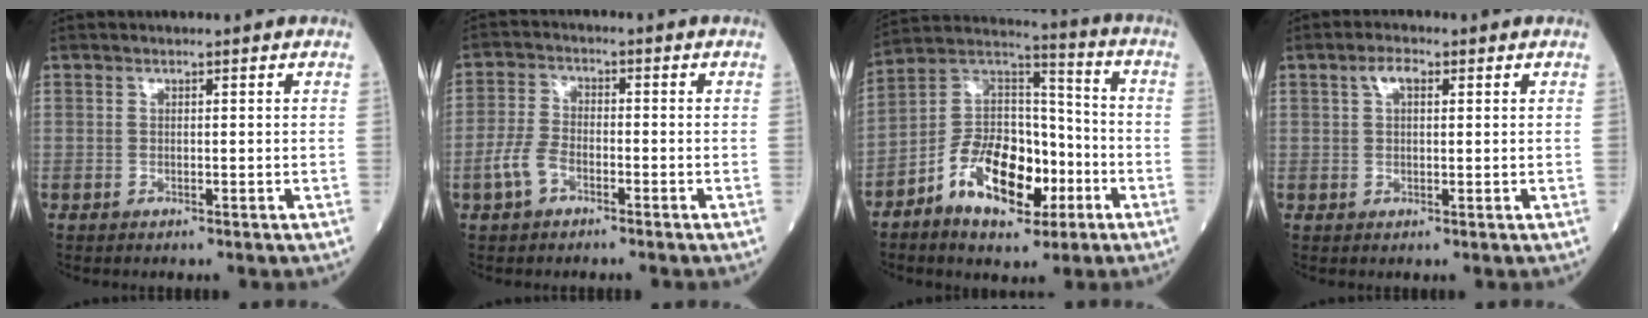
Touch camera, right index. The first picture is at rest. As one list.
[{"total": 4.7, "force": [-2.5, 2.4, 3.1], "torque": [-0.079, 0.006, -0.052]}, {"total": 15.0, "force": [-6.6, 7.6, 11.1], "torque": [-0.213, 0.022, -0.111]}, {"total": 2.7, "force": [1.1, 1.2, 2.2], "torque": [-0.045, 0.011, 0.022]}]